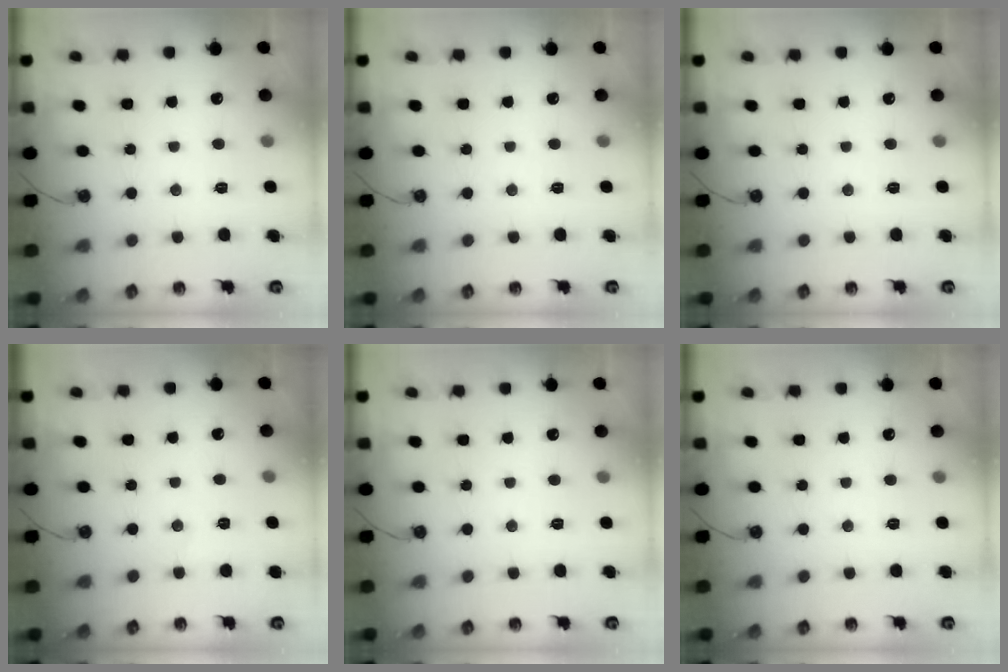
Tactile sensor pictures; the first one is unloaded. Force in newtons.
{"total": 0.0}
{"total": 0.0}
{"total": 3.0, "press": 2.6, "slide": 1.4}
{"total": 0.0}
{"total": 0.0}